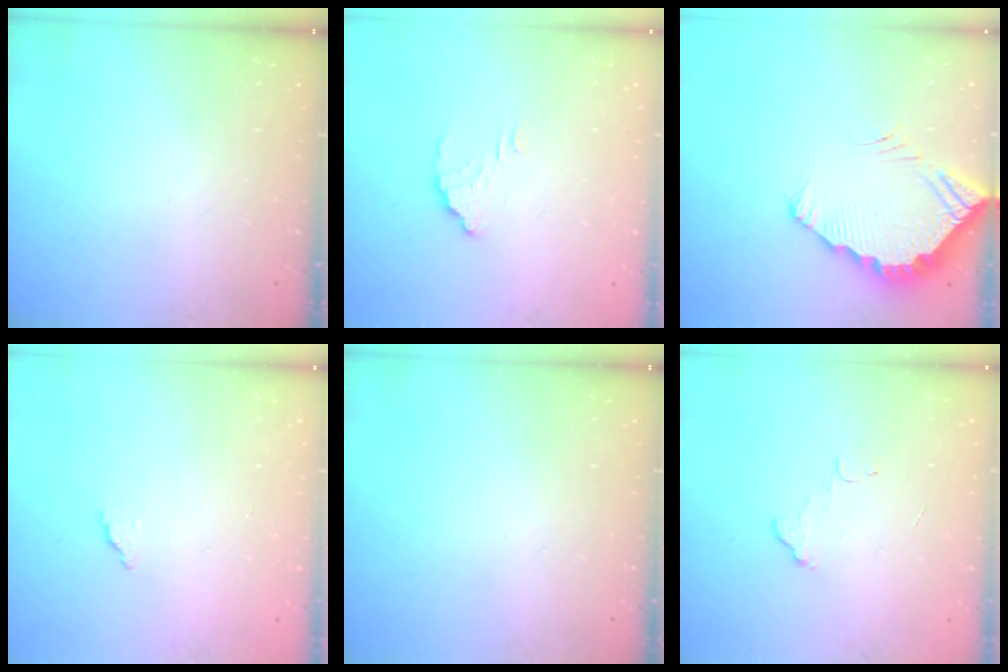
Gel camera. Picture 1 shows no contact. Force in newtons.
{"total": 2.7, "press": 2.7, "slide": 0.2}
{"total": 3.8, "press": 3.8, "slide": 0.2}
{"total": 1.7, "press": 1.7, "slide": 0.1}
{"total": 0.0}
{"total": 3.2, "press": 3.2, "slide": 0.2}